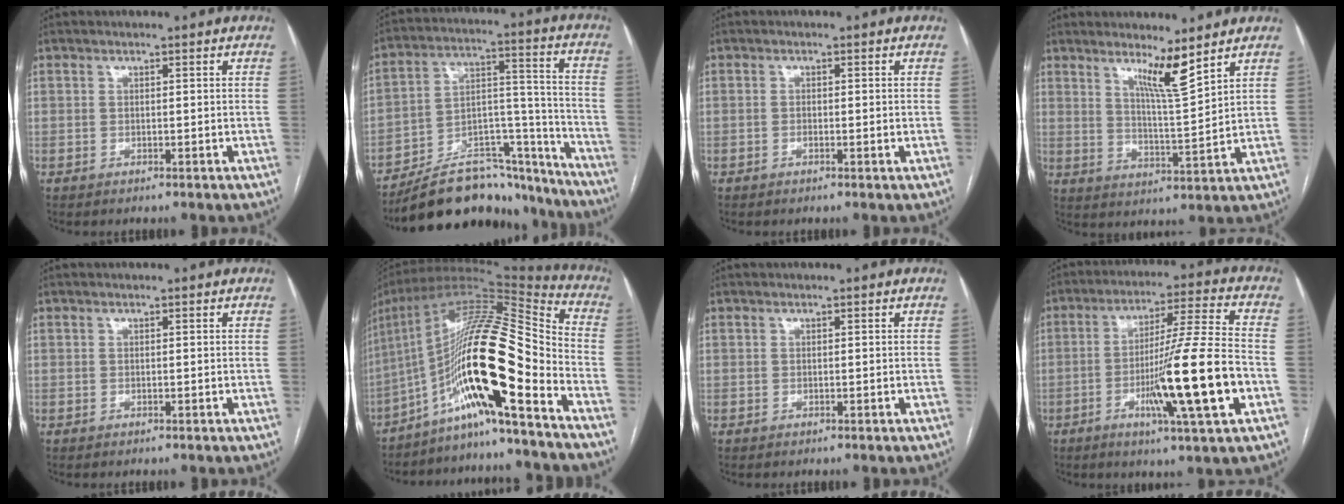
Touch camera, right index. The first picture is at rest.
{"total": 21.0, "force": [-18.9, 6.6, 6.5], "torque": [-0.080, 0.048, -0.291]}
{"total": 1.3, "force": [-0.3, 0.4, 1.2], "torque": [-0.021, 0.000, -0.003]}
{"total": 6.6, "force": [4.8, -0.8, 4.5], "torque": [-0.080, -0.023, 0.088]}
{"total": 0.0}
{"total": 20.5, "force": [-11.0, 0.9, 17.2], "torque": [-0.322, 0.018, -0.195]}
{"total": 0.0}
{"total": 16.5, "force": [-4.7, -0.9, 15.8], "torque": [-0.269, -0.013, -0.082]}